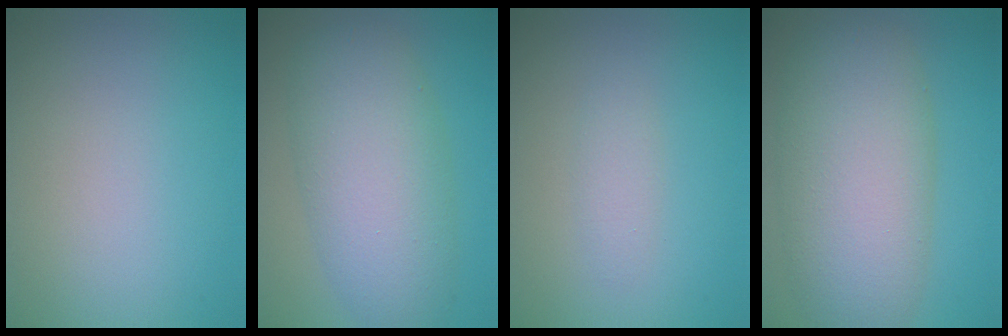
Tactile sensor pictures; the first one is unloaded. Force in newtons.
{"total": 8.2, "press": 8.2, "slide": 0.2}
{"total": 1.3, "press": 1.3, "slide": 0.0}
{"total": 9.6, "press": 9.6, "slide": 0.5}